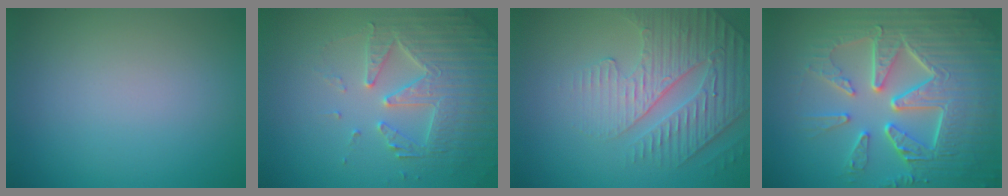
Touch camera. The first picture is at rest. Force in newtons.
{"total": 4.7, "press": 4.5, "slide": 1.2}
{"total": 4.2, "press": 4.0, "slide": 1.4}
{"total": 10.0, "press": 6.7, "slide": 7.5}